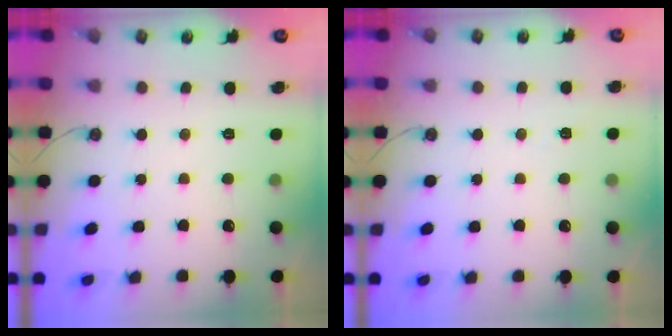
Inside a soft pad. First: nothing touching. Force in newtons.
{"total": 2.4, "press": 1.7, "slide": 1.7}